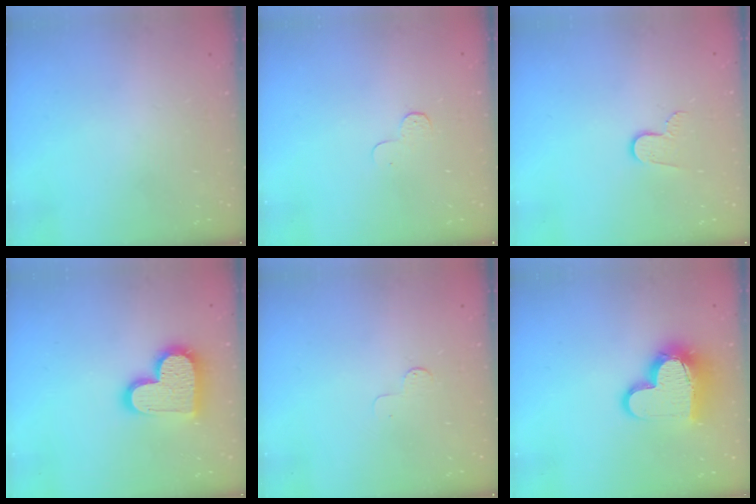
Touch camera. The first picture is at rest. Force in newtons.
{"total": 3.9, "press": 3.9, "slide": 0.4}
{"total": 7.0, "press": 7.0, "slide": 0.5}
{"total": 16.0, "press": 16.0, "slide": 1.1}
{"total": 2.6, "press": 2.6, "slide": 0.3}
{"total": 14.7, "press": 14.6, "slide": 1.2}